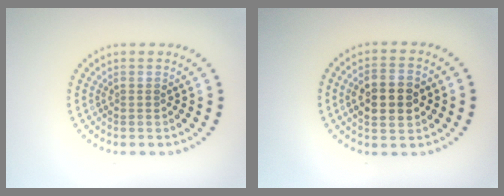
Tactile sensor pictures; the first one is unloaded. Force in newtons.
{"total": 5.0, "press": 5.0, "slide": 0.3}